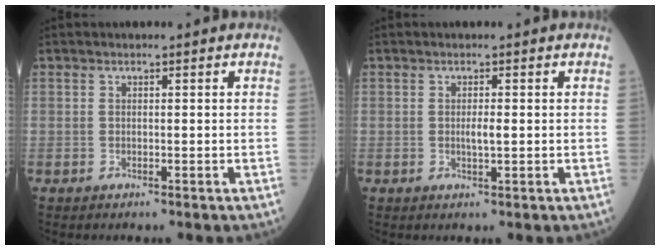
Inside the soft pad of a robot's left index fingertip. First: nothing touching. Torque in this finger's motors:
{"motor_torque": [0.12, 0.45, 0.06, 0.01]}